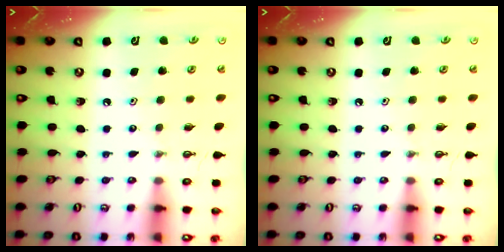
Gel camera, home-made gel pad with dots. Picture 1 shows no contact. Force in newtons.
{"total": 0.0}